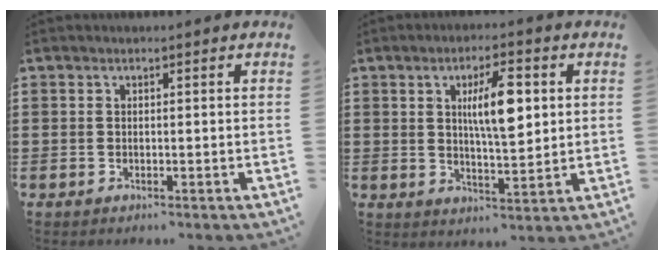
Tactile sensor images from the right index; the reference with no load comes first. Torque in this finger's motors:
{"motor_torque": [1.34, -0.02, 0.40, 0.13]}